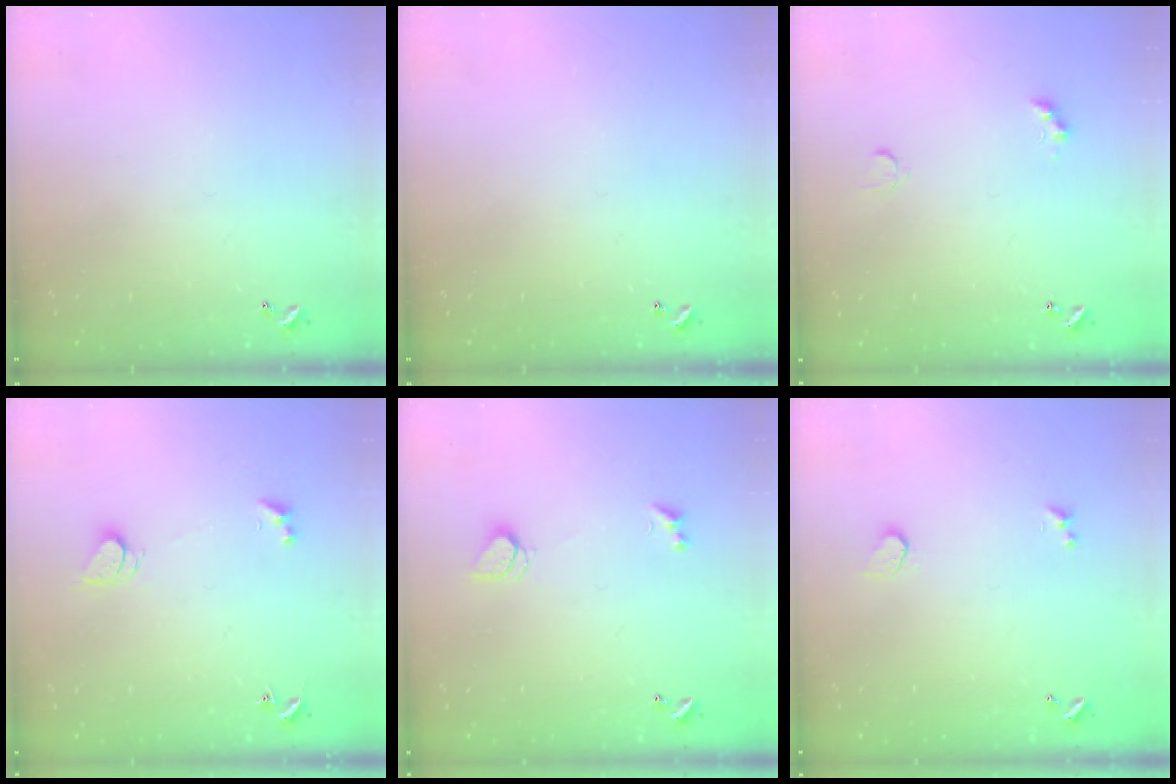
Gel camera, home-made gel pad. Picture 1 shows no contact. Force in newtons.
{"total": 0.0}
{"total": 2.2, "press": 2.1, "slide": 0.6}
{"total": 2.8, "press": 2.7, "slide": 0.5}
{"total": 1.3, "press": 1.3, "slide": 0.4}
{"total": 0.7, "press": 0.5, "slide": 0.4}